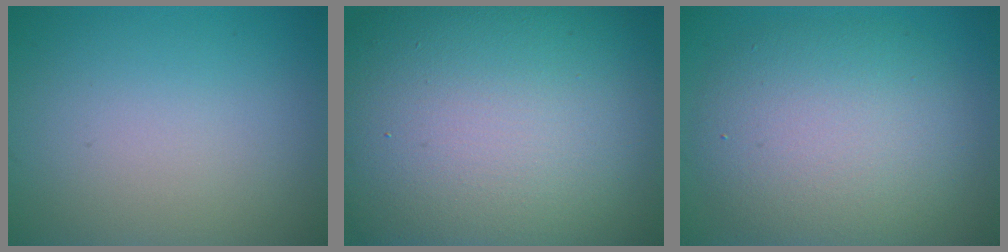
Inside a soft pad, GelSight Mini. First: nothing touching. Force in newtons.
{"total": 21.2, "press": 21.1, "slide": 1.4}
{"total": 7.7, "press": 7.7, "slide": 0.3}